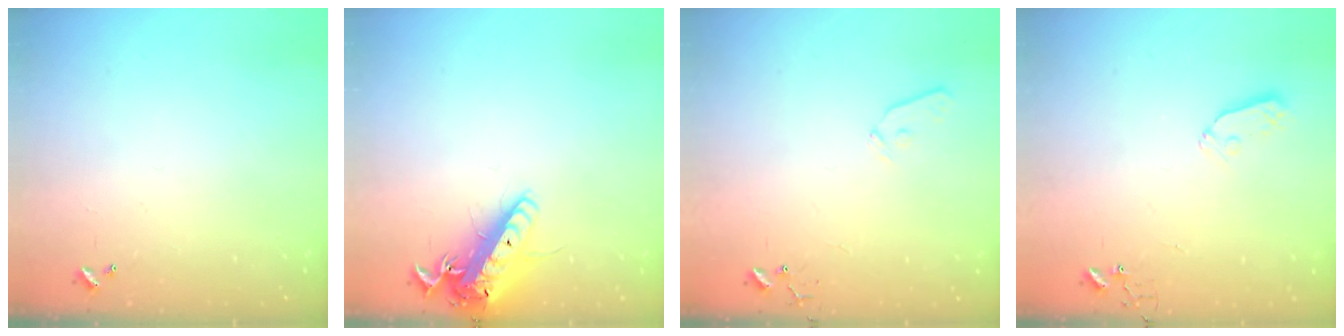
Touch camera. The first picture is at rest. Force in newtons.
{"total": 16.1, "press": 15.8, "slide": 3.2}
{"total": 7.5, "press": 7.4, "slide": 0.9}
{"total": 5.0, "press": 4.9, "slide": 1.1}